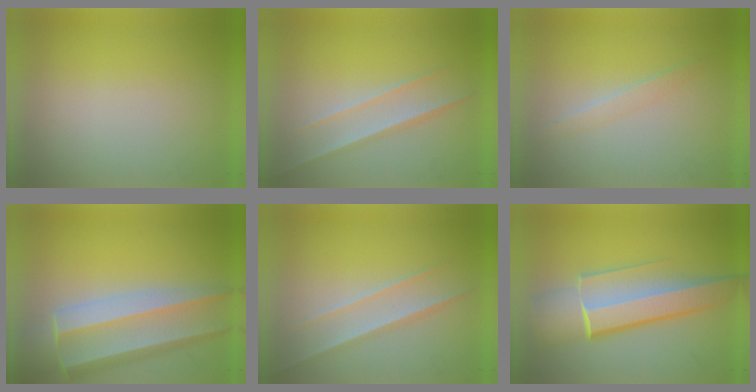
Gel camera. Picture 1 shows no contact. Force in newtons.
{"total": 1.5}
{"total": 1.1}
{"total": 8.1}
{"total": 1.5}
{"total": 6.8}